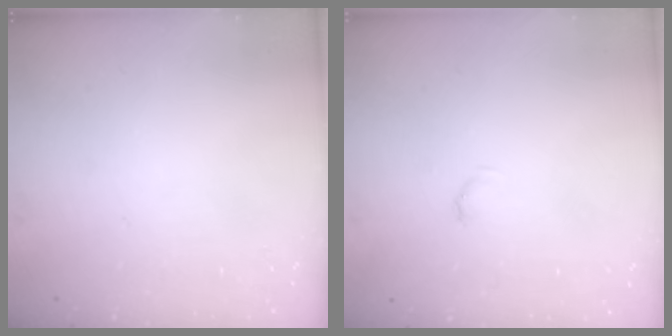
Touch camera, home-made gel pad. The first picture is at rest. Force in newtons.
{"total": 3.4, "press": 3.3, "slide": 0.7}